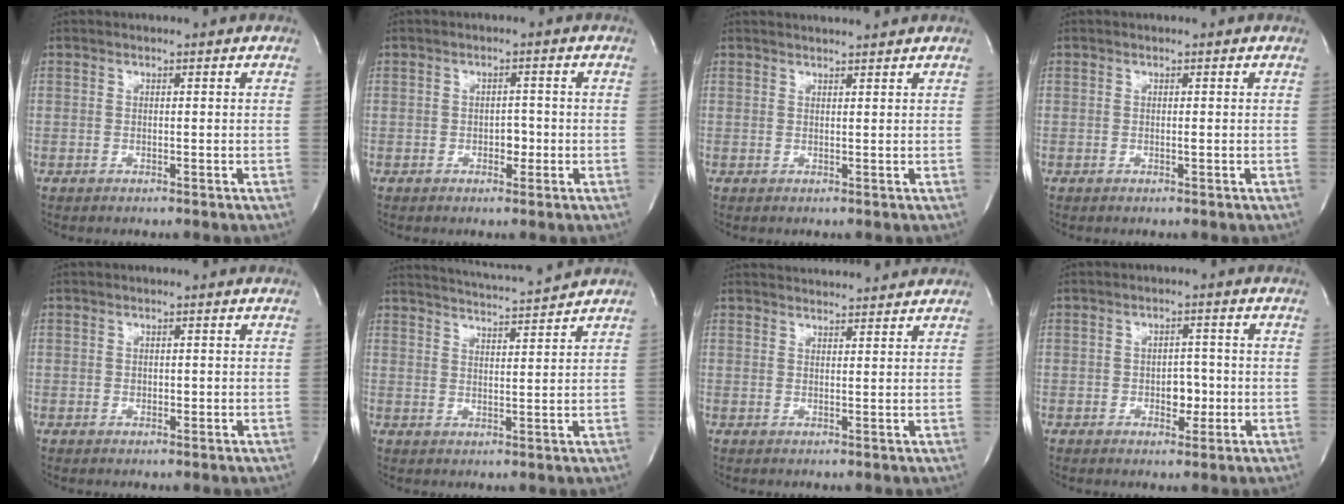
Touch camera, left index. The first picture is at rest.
{"total": 2.0, "force": [-0.6, 1.2, 1.4], "torque": [-0.017, 0.004, -0.007]}
{"total": 3.4, "force": [3.4, -0.3, 0.6], "torque": [-0.011, 0.013, 0.046]}
{"total": 0.0}
{"total": 0.7, "force": [0.0, 0.6, 0.4], "torque": [-0.003, 0.001, 0.000]}
{"total": 9.0, "force": [8.6, -1.3, 2.1], "torque": [-0.047, -0.001, 0.132]}
{"total": 7.8, "force": [7.7, 0.7, 1.4], "torque": [-0.025, 0.023, 0.099]}
{"total": 3.2, "force": [-0.7, 2.0, 2.4], "torque": [-0.028, 0.004, -0.006]}